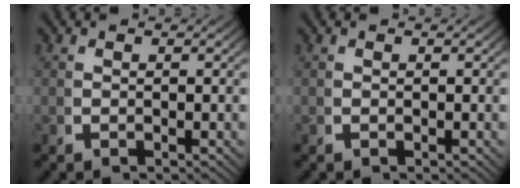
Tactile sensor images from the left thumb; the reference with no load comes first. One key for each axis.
{"total": 0.0}